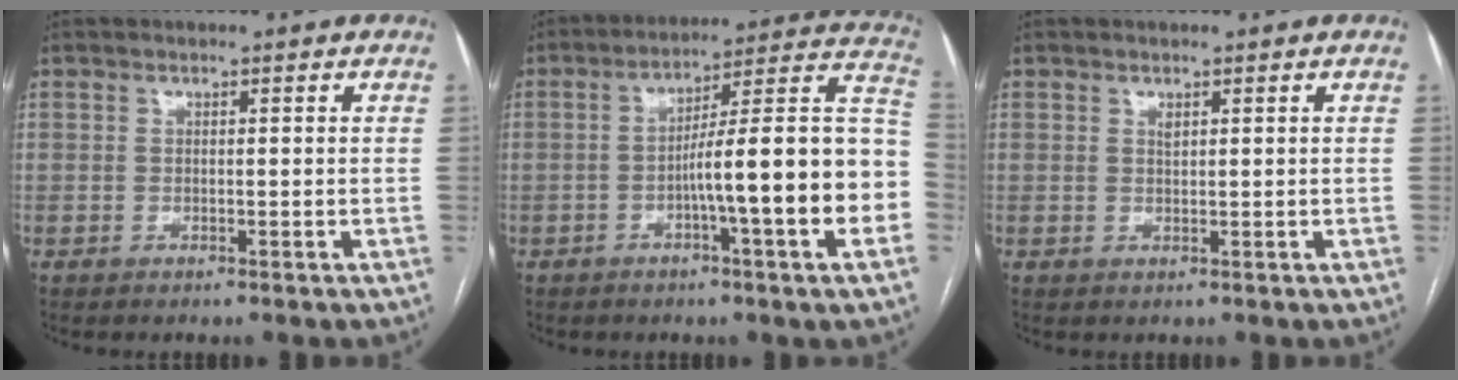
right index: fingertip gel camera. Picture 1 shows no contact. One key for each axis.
{"total": 19.0, "fx": -3.9, "fy": 0.6, "fz": 18.5, "tx": -0.209, "ty": 0.033, "tz": -0.053}
{"total": 0.8, "fx": 0.5, "fy": 0.3, "fz": 0.6, "tx": -0.011, "ty": -0.001, "tz": 0.010}